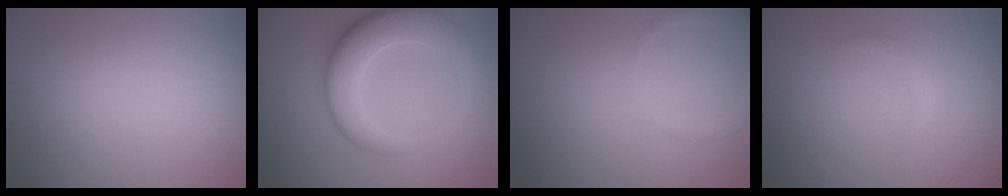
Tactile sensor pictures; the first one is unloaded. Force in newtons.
{"total": 8.0, "press": 8.0, "slide": 0.5}
{"total": 2.6, "press": 2.6, "slide": 0.2}
{"total": 1.0, "press": 1.0, "slide": 0.0}